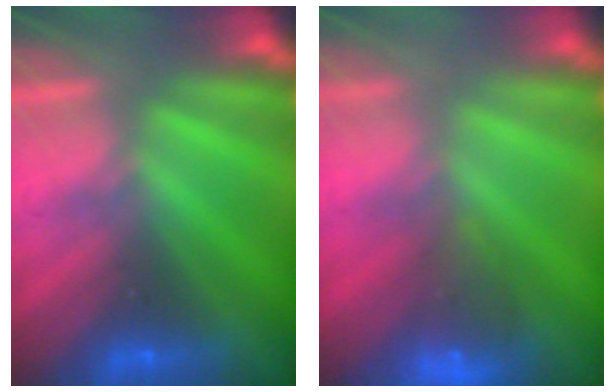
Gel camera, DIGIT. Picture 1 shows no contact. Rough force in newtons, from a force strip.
{"total": 7.0}